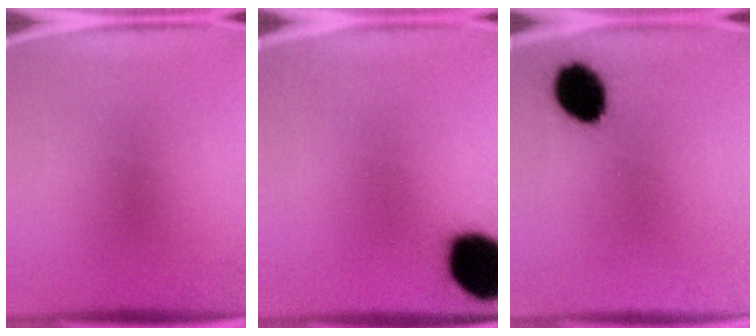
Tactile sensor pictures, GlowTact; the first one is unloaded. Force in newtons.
{"total": 18.7}
{"total": 11.7}